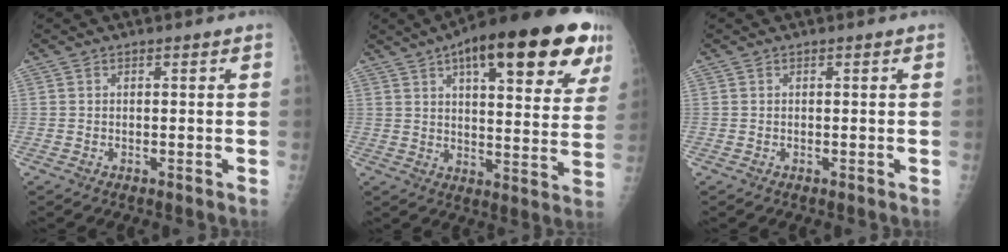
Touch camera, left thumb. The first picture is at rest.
{"total": 25.7, "force": [13.4, 8.9, 20.1], "torque": [-0.251, -0.013, 0.182]}
{"total": 0.0}